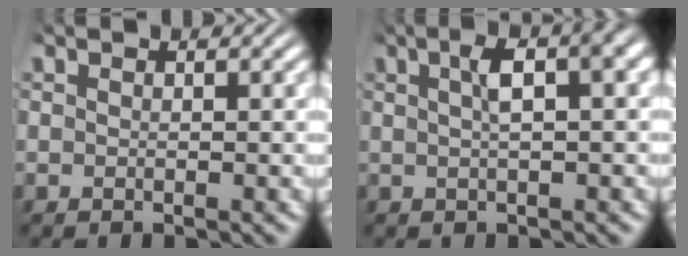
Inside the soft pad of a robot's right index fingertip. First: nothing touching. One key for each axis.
{"total": 2.9, "fx": 0.6, "fy": 0.0, "fz": 2.8, "tx": -0.041, "ty": 0.017, "tz": 0.007}